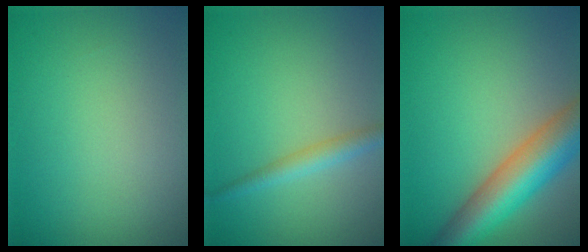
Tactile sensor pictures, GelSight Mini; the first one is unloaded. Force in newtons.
{"total": 2.0, "press": 2.0, "slide": 0.0}
{"total": 8.8, "press": 8.8, "slide": 0.3}